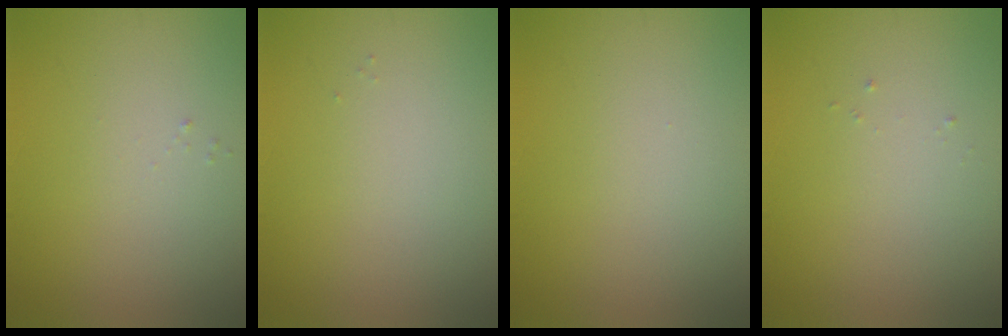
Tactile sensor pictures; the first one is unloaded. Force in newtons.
{"total": 0.0}
{"total": 0.0}
{"total": 0.0}